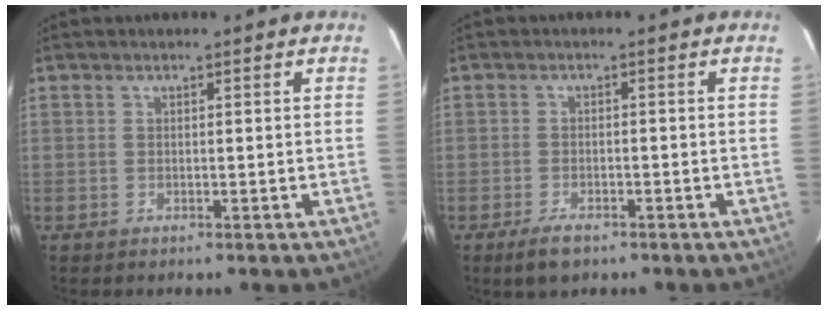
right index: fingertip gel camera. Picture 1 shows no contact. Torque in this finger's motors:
{"motor_torque": [-0.11, 0.02, -0.18, -0.08]}